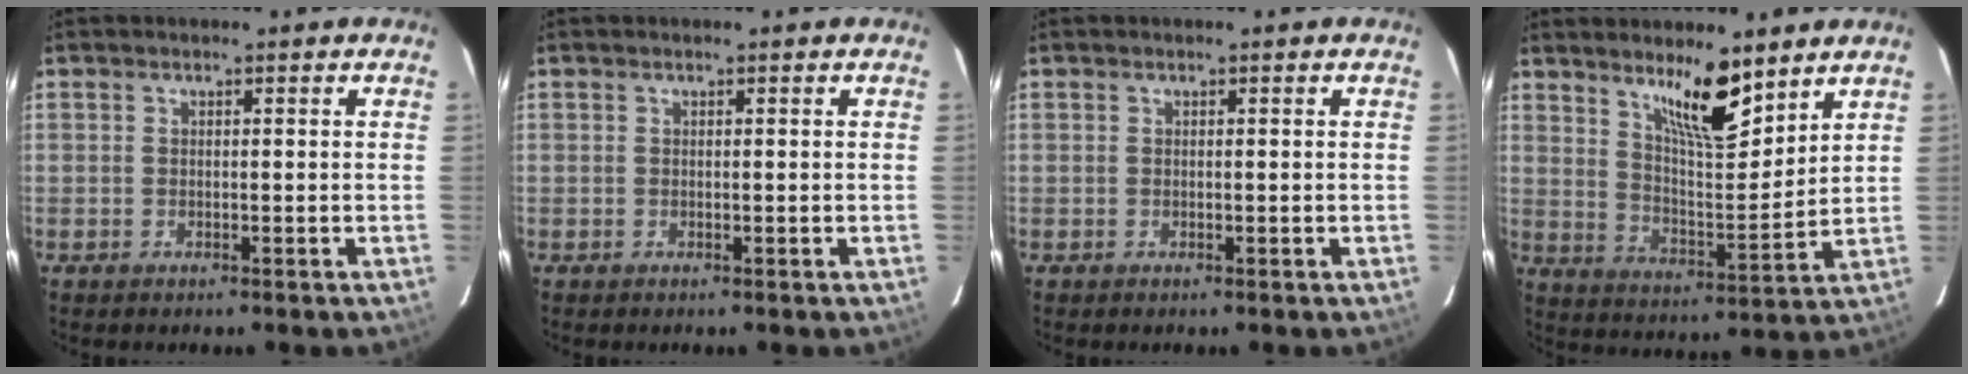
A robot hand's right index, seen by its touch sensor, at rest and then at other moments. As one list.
[{"total": 0.0}, {"total": 0.0}, {"total": 10.5, "force": [7.2, 1.9, 7.3], "torque": [-0.127, -0.011, 0.132]}]